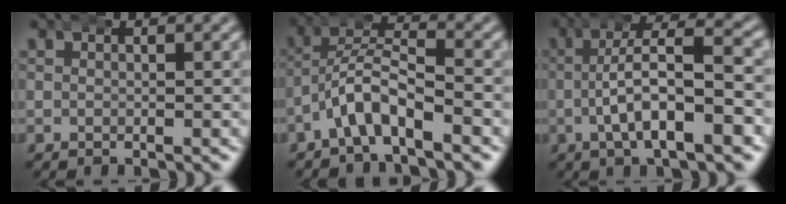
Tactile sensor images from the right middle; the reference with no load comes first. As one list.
[{"total": 4.9, "force": [-1.8, 3.1, 3.3], "torque": [-0.060, -0.006, -0.040]}, {"total": 6.6, "force": [-1.1, 2.2, 6.1], "torque": [-0.091, 0.006, -0.023]}]